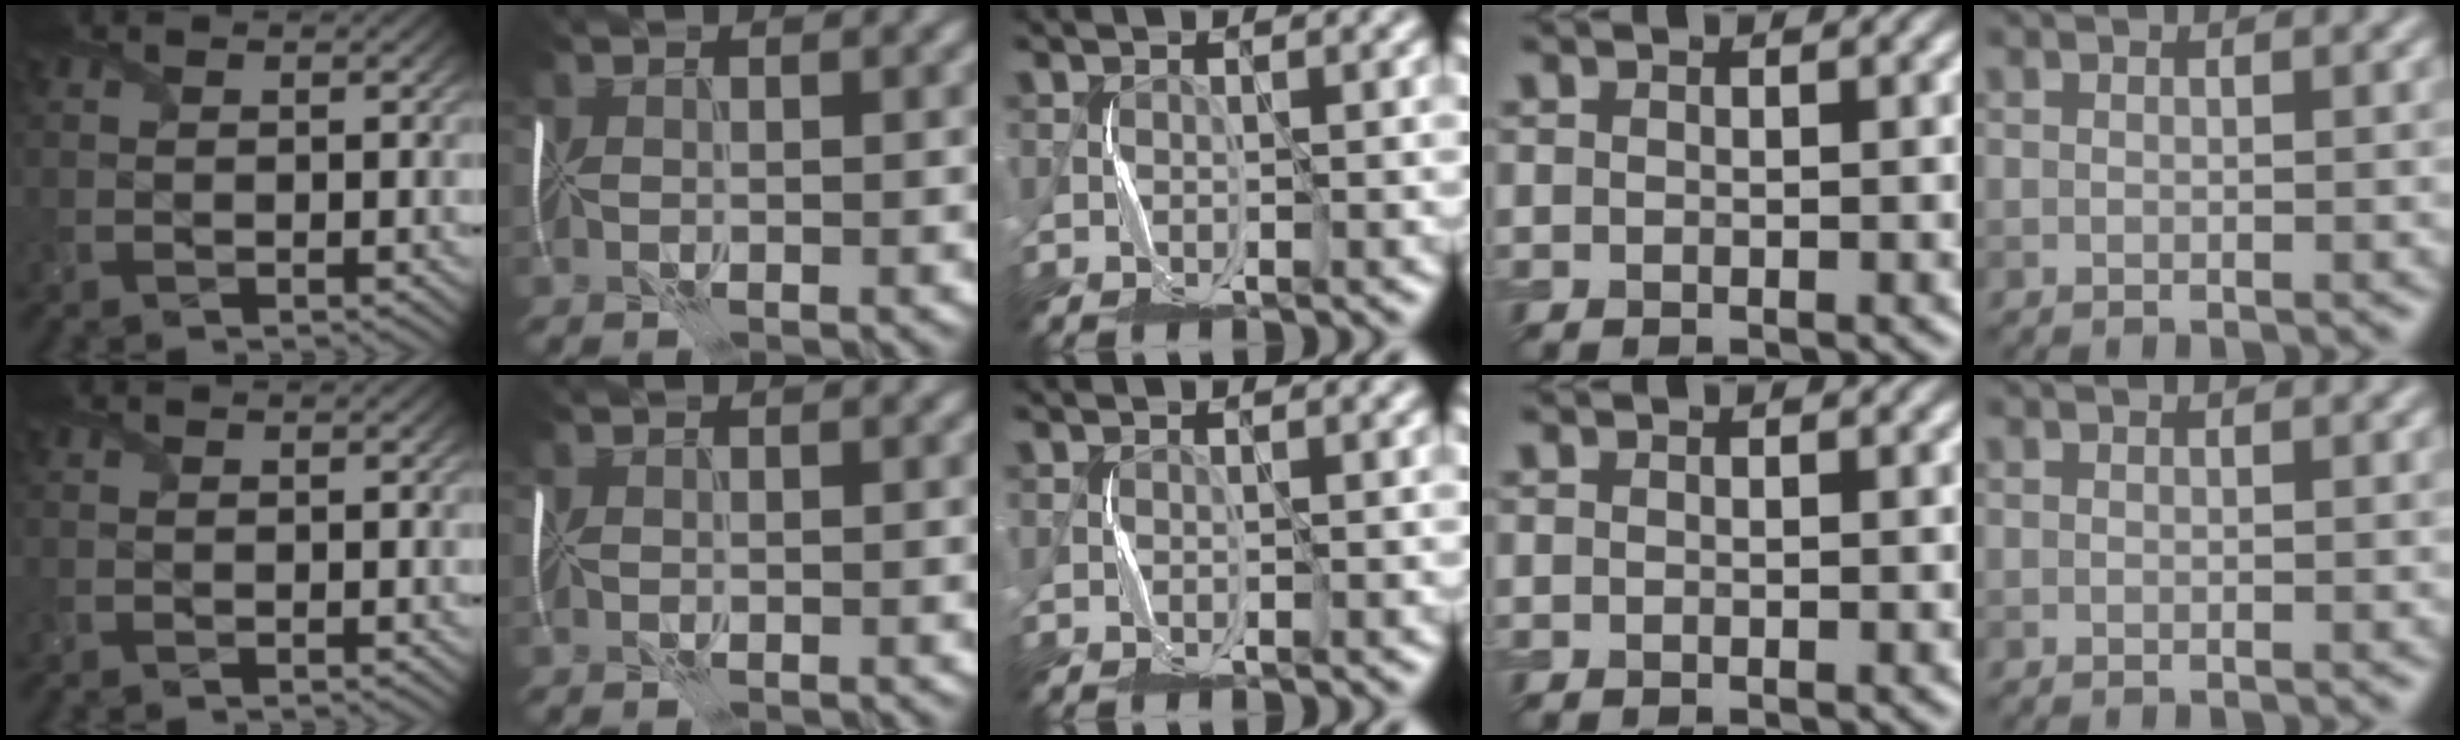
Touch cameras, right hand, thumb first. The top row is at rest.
{}